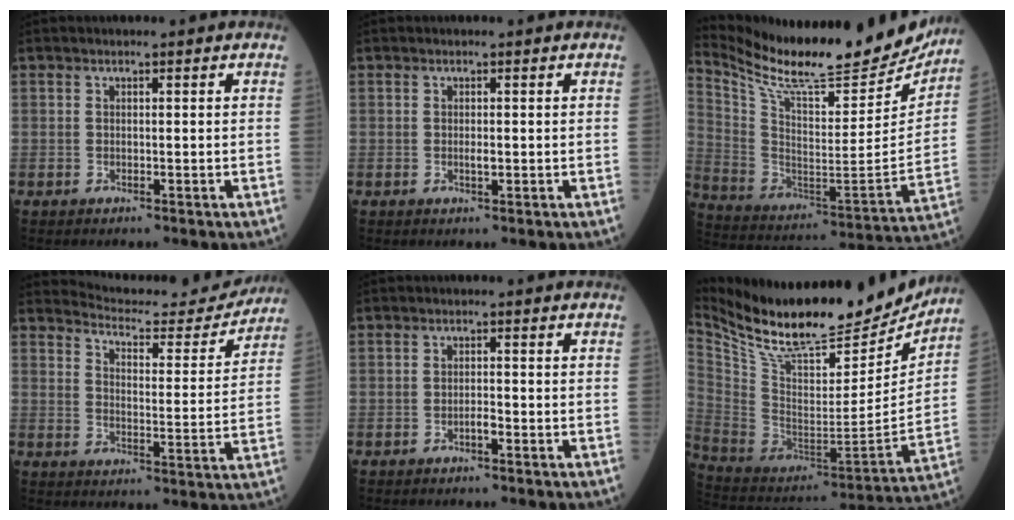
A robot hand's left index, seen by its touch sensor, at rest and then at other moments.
{"total": 0.7, "force": [-0.2, 0.2, 0.7], "torque": [-0.012, -0.005, -0.005]}
{"total": 25.4, "force": [23.1, 4.1, 9.9], "torque": [-0.185, -0.071, 0.344]}
{"total": 13.3, "force": [13.2, 1.4, 1.4], "torque": [-0.020, -0.030, 0.167]}
{"total": 1.2, "force": [-0.8, 0.2, 0.9], "torque": [-0.015, -0.002, -0.015]}
{"total": 26.1, "force": [22.8, 5.6, 11.4], "torque": [-0.208, -0.040, 0.356]}